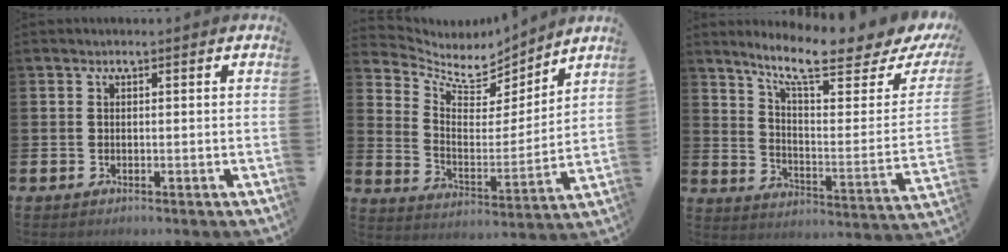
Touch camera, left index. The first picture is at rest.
{"total": 6.6, "force": [5.9, 2.6, 1.3], "torque": [-0.059, -0.051, 0.100]}
{"total": 10.2, "force": [8.5, 1.7, 5.4], "torque": [-0.113, -0.069, 0.135]}